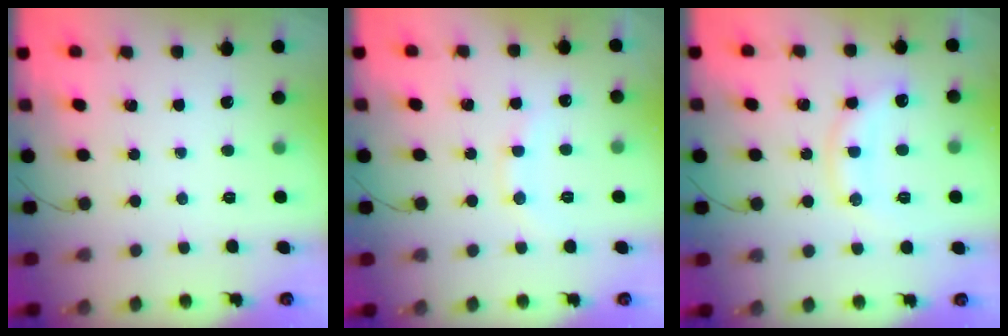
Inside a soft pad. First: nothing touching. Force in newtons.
{"total": 9.2, "press": 9.1, "slide": 1.1}
{"total": 12.5, "press": 12.5, "slide": 0.4}